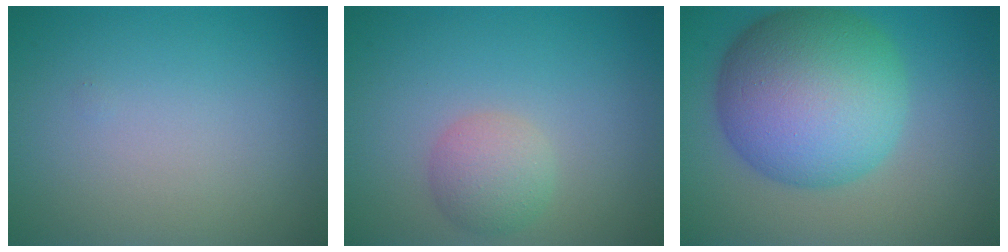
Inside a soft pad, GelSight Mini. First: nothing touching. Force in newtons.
{"total": 2.7, "press": 2.6, "slide": 0.2}
{"total": 12.4, "press": 12.4, "slide": 0.1}